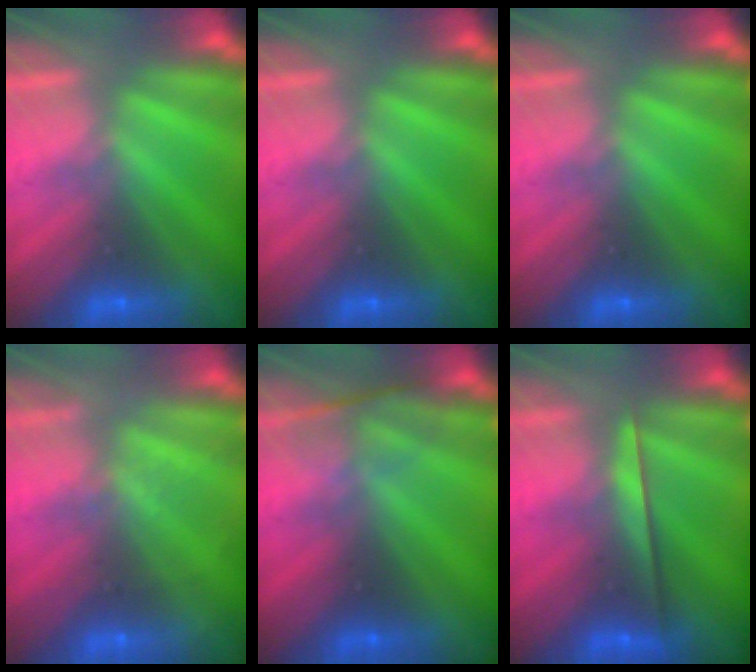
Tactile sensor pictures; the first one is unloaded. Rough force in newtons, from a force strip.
{"total": 0.0}
{"total": 0.0}
{"total": 1.9}
{"total": 2.3}
{"total": 2.4}